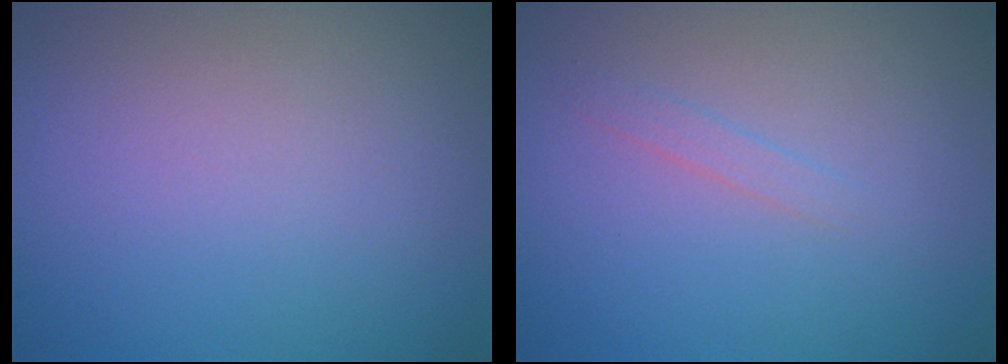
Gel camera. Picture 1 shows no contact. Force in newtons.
{"total": 0.8, "press": 0.8, "slide": 0.0}